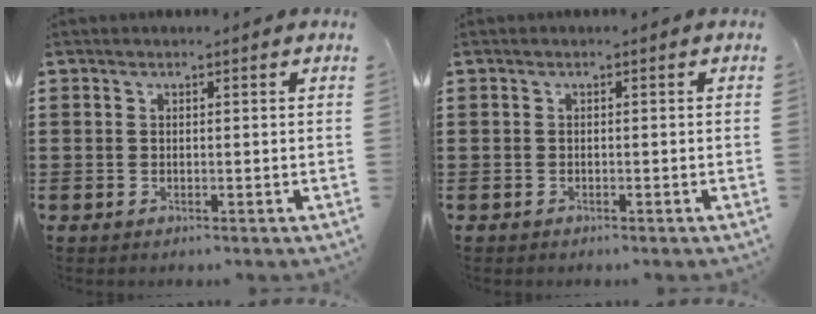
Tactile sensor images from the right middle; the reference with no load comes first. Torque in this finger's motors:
{"motor_torque": [-0.14, 0.42, -0.03, -0.01]}